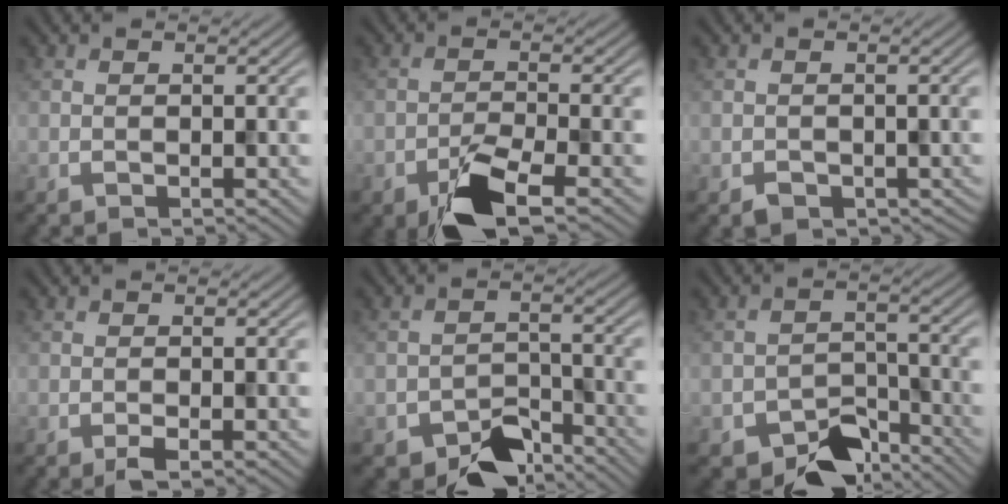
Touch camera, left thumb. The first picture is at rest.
{"total": 6.3, "force": [-3.8, 2.0, 4.6], "torque": [-0.088, -0.003, -0.073]}
{"total": 1.8, "force": [-0.9, 1.4, 0.7], "torque": [-0.010, -0.011, -0.016]}
{"total": 1.2, "force": [-0.6, 0.4, 1.0], "torque": [-0.021, -0.005, -0.009]}
{"total": 6.4, "force": [-4.8, 3.3, 2.6], "torque": [-0.040, -0.010, -0.086]}
{"total": 7.2, "force": [-5.4, 3.8, 3.0], "torque": [-0.042, -0.015, -0.093]}